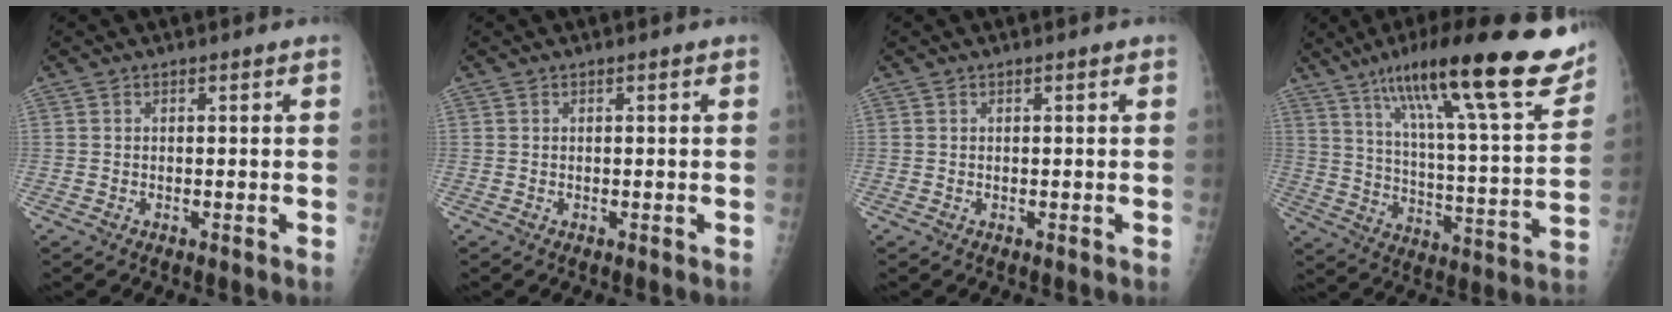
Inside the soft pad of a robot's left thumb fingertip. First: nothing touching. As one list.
[{"total": 0.0}, {"total": 0.0}, {"total": 27.6, "force": [17.9, 4.6, 20.5], "torque": [-0.298, -0.047, 0.278]}]